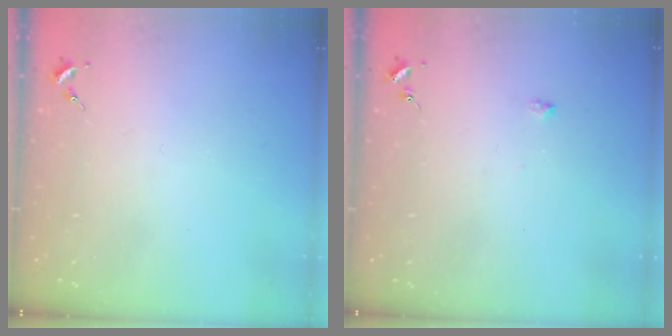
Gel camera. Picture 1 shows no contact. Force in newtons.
{"total": 3.8, "press": 3.8, "slide": 0.5}